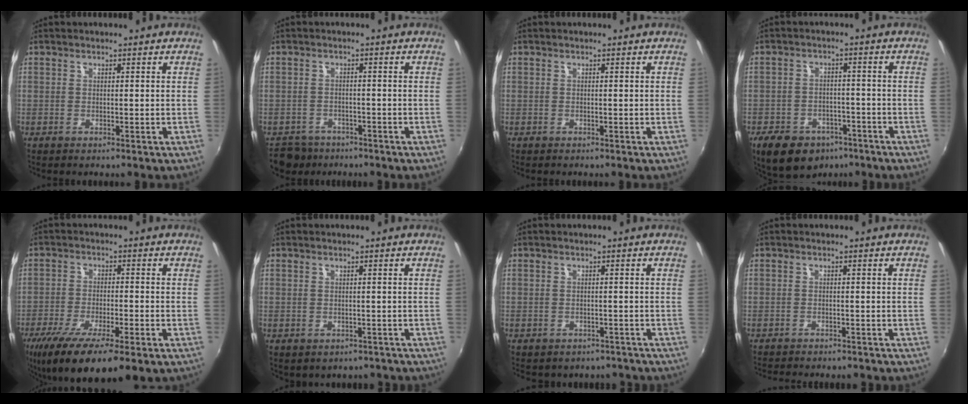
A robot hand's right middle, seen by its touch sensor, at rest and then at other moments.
{"total": 5.4, "force": [-4.4, 3.0, 0.9], "torque": [-0.035, -0.003, -0.073]}
{"total": 0.0}
{"total": 12.1, "force": [-7.8, 7.7, 5.1], "torque": [-0.127, 0.005, -0.108]}
{"total": 15.8, "force": [-10.0, 3.8, 11.6], "torque": [-0.226, -0.056, -0.167]}
{"total": 3.7, "force": [-2.7, 2.2, 1.4], "torque": [-0.029, -0.012, -0.025]}
{"total": 5.9, "force": [-4.9, 2.9, 1.6], "torque": [-0.033, -0.011, -0.052]}
{"total": 5.5, "force": [-5.1, 1.2, 1.8], "torque": [-0.047, -0.016, -0.074]}